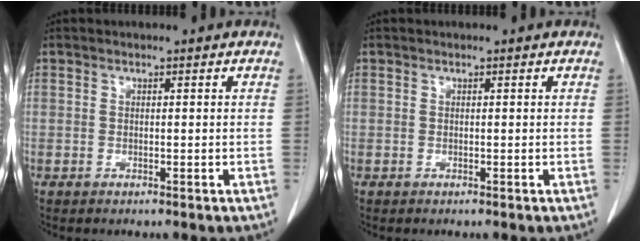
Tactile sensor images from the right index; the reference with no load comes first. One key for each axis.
{"total": 0.0}